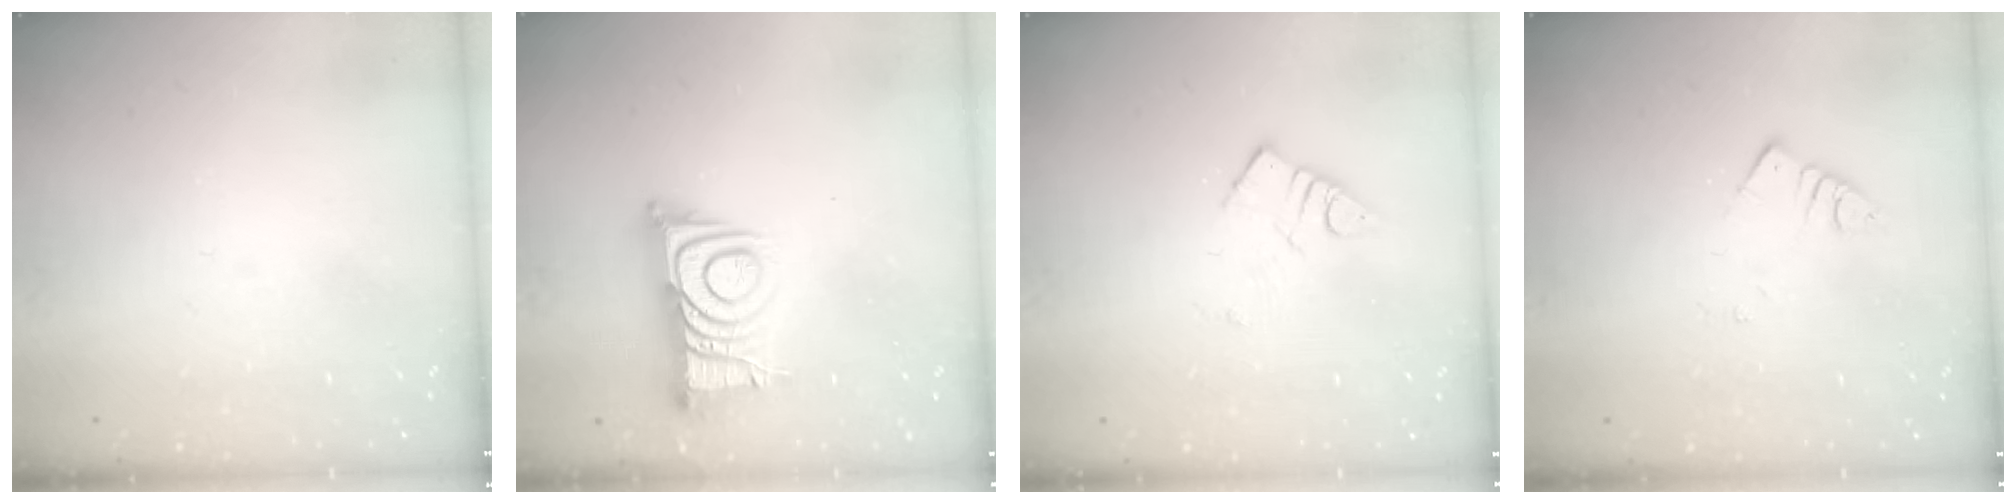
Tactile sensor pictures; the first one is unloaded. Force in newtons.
{"total": 11.0, "press": 11.0, "slide": 0.6}
{"total": 3.3, "press": 3.3, "slide": 0.2}
{"total": 2.5, "press": 2.5, "slide": 0.3}